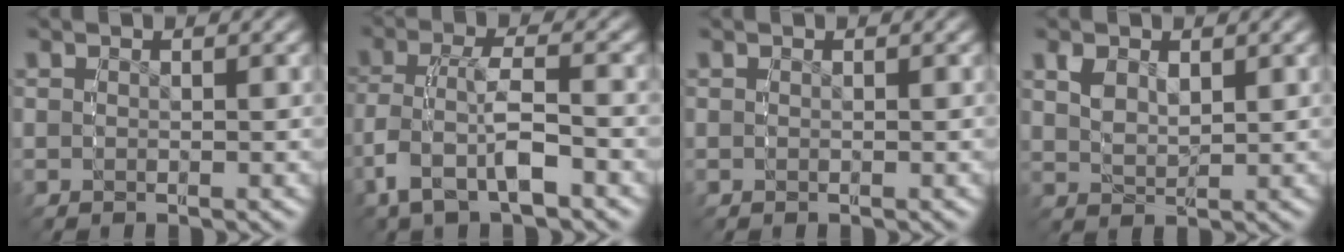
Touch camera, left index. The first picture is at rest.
{"total": 4.9, "force": [-1.7, 2.7, 3.7], "torque": [-0.085, -0.007, -0.023]}
{"total": 0.0}
{"total": 2.9, "force": [1.0, 2.0, 1.9], "torque": [-0.039, -0.006, 0.024]}